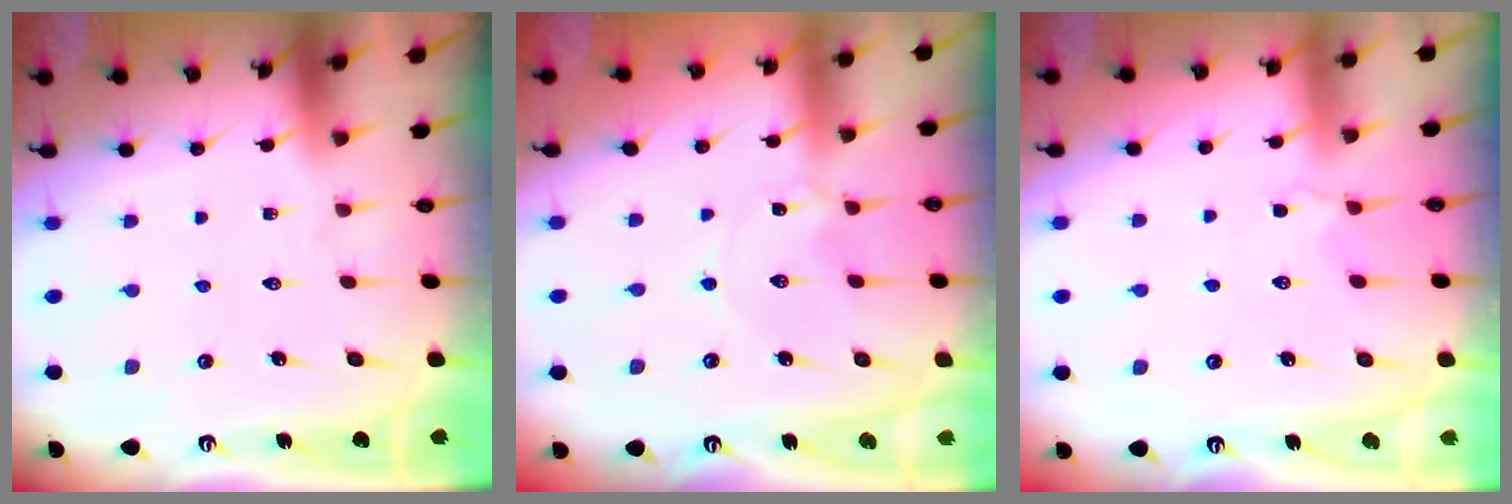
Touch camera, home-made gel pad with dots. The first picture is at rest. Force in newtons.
{"total": 0.0}
{"total": 1.3, "press": 1.2, "slide": 0.5}